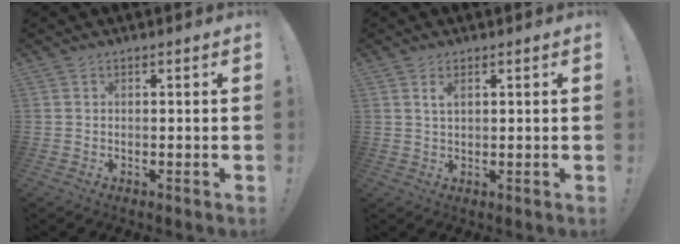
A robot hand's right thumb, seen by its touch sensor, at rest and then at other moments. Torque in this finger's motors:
{"motor_torque": [-0.07, 0.03, 0.05, -0.05, 0.12]}